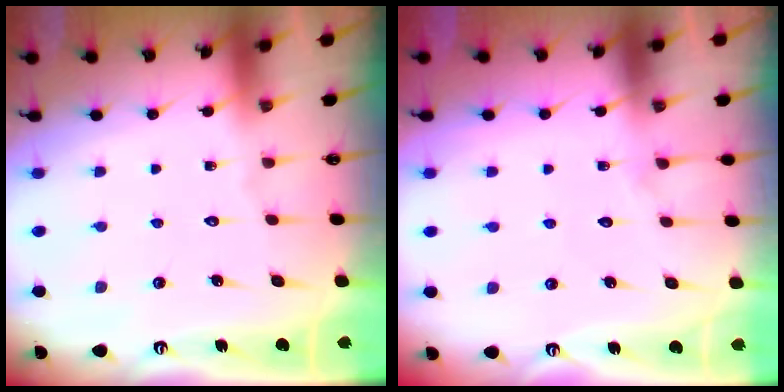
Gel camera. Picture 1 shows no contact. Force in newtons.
{"total": 4.9, "press": 4.8, "slide": 0.6}